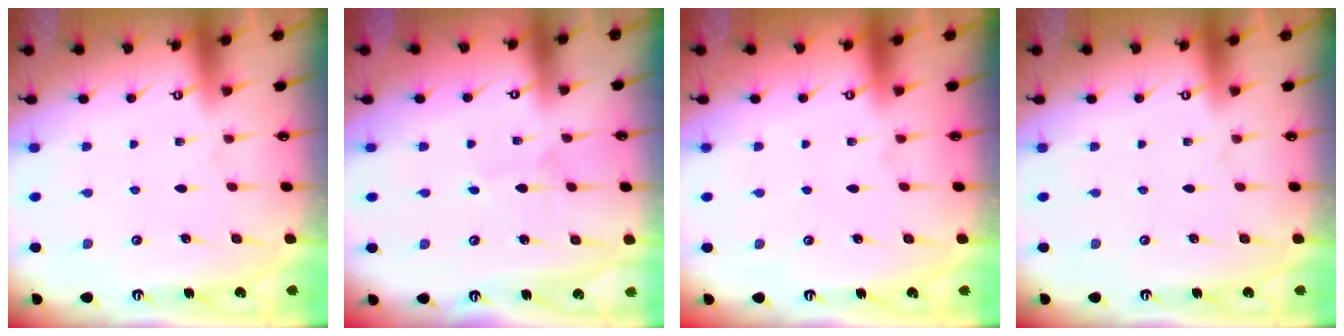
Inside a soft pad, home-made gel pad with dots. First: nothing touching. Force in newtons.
{"total": 1.5, "press": 1.4, "slide": 0.1}
{"total": 0.0}
{"total": 0.0}